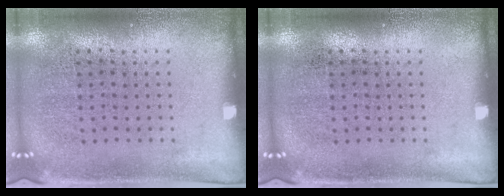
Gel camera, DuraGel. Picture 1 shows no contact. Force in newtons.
{"total": 0.0}